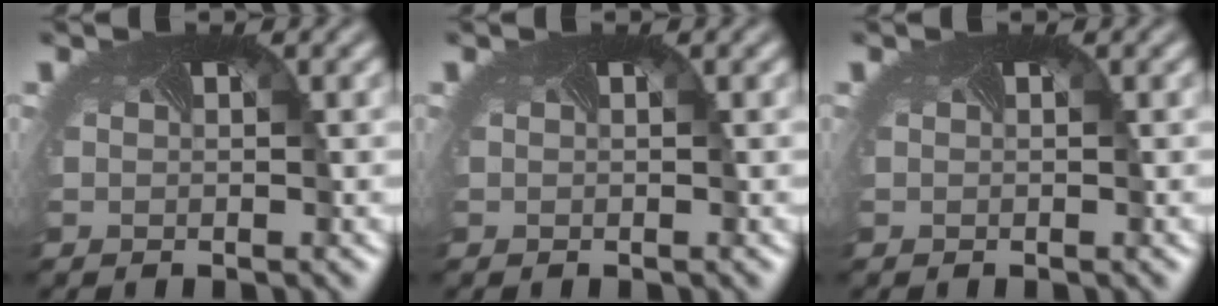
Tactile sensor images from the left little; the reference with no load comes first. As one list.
[{"total": 0.0}, {"total": 0.0}]